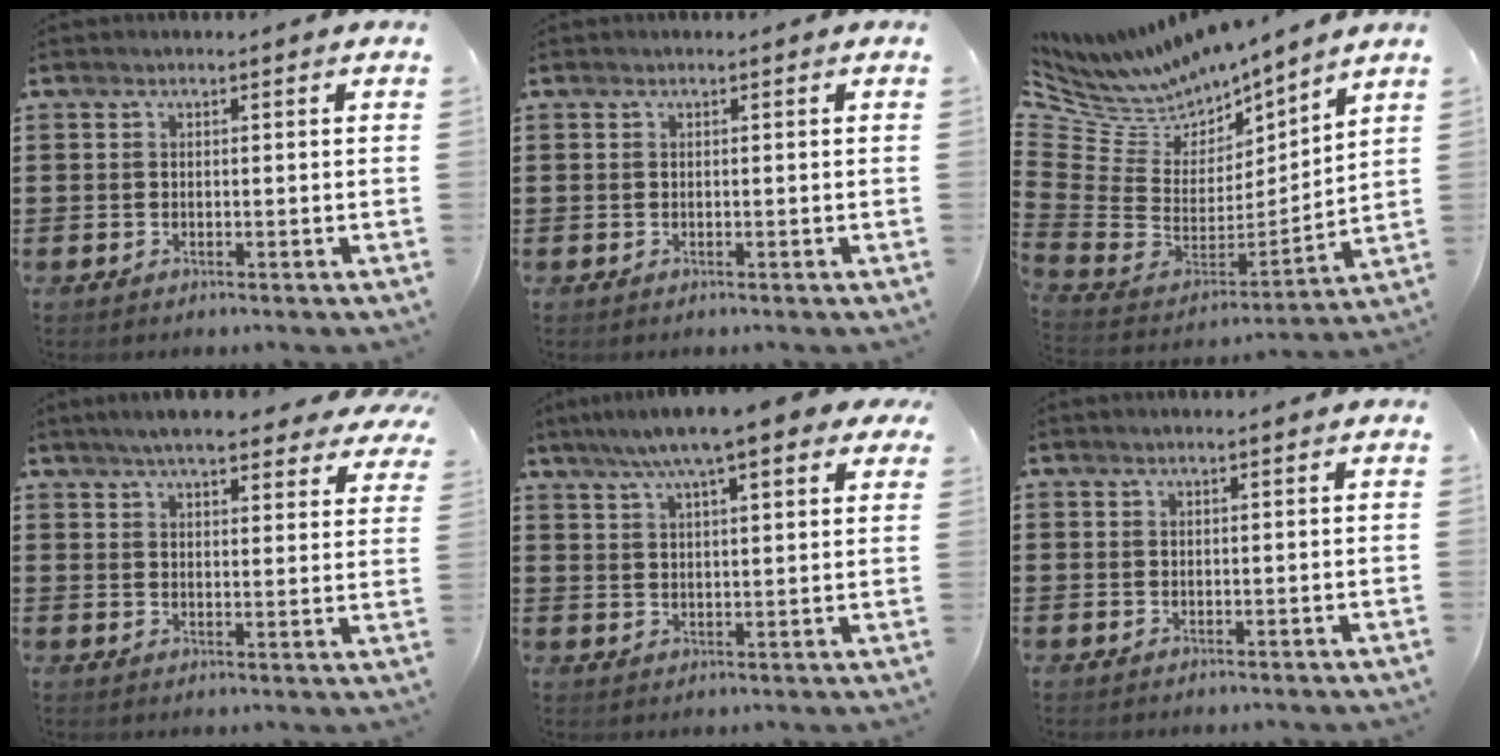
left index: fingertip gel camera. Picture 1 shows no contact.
{"total": 0.0}
{"total": 7.1, "force": [6.6, 2.7, 0.2], "torque": [-0.064, -0.065, 0.116]}
{"total": 6.3, "force": [5.7, 0.6, 2.6], "torque": [-0.062, -0.017, 0.101]}
{"total": 8.2, "force": [6.3, 1.0, 5.2], "torque": [-0.119, -0.004, 0.111]}
{"total": 0.8, "force": [0.5, 0.0, 0.5], "torque": [-0.010, 0.000, 0.010]}